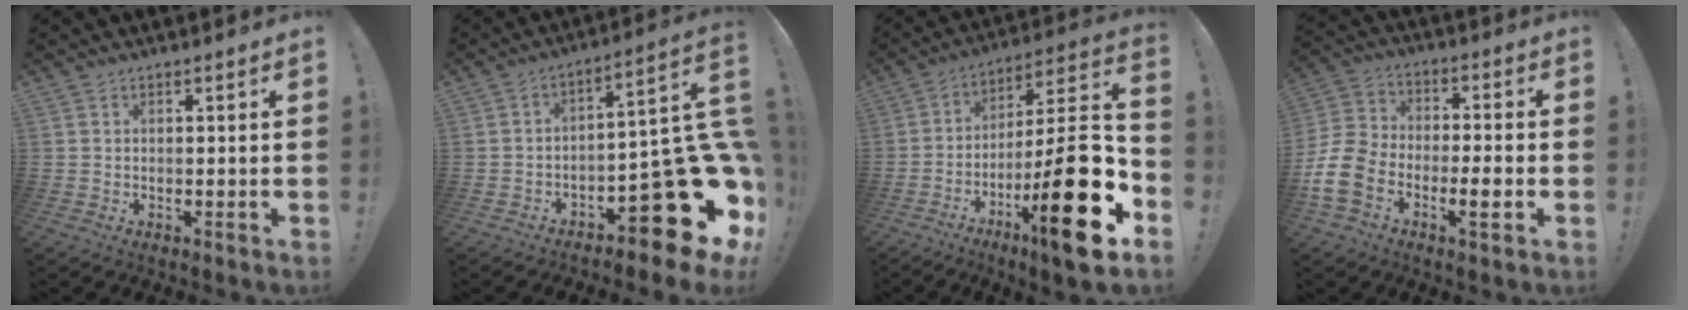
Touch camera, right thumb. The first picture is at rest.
{"total": 21.7, "force": [-9.7, 8.0, 17.7], "torque": [-0.193, 0.034, -0.147]}
{"total": 24.5, "force": [-9.7, 4.3, 22.0], "torque": [-0.341, 0.037, -0.160]}
{"total": 13.6, "force": [-6.4, 8.1, 8.9], "torque": [-0.177, 0.038, -0.112]}